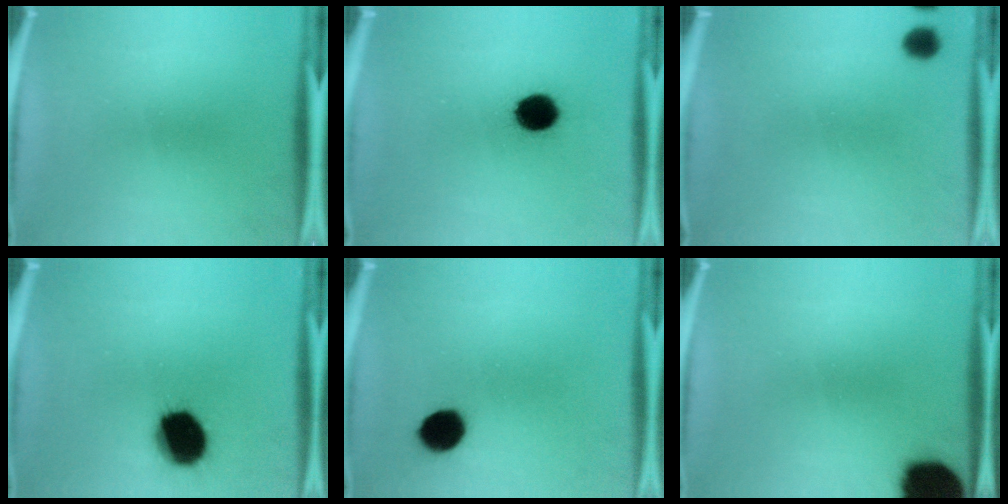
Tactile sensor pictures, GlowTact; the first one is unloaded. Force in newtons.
{"total": 9.5}
{"total": 3.6}
{"total": 15.8}
{"total": 7.4}
{"total": 17.5}